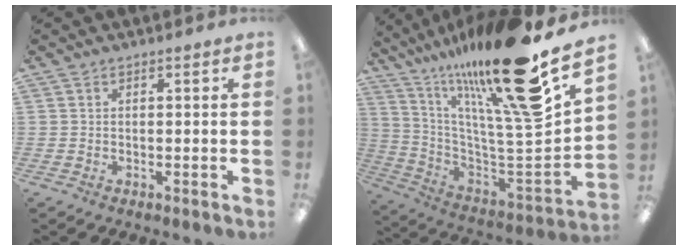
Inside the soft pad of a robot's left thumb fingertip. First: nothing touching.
{"total": 24.8, "force": [18.1, 2.2, 16.8], "torque": [-0.251, -0.145, 0.279]}